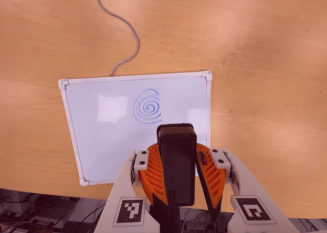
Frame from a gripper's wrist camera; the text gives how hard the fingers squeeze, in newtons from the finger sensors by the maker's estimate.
{"total": 12.1, "left": 10.8, "right": 13.5}